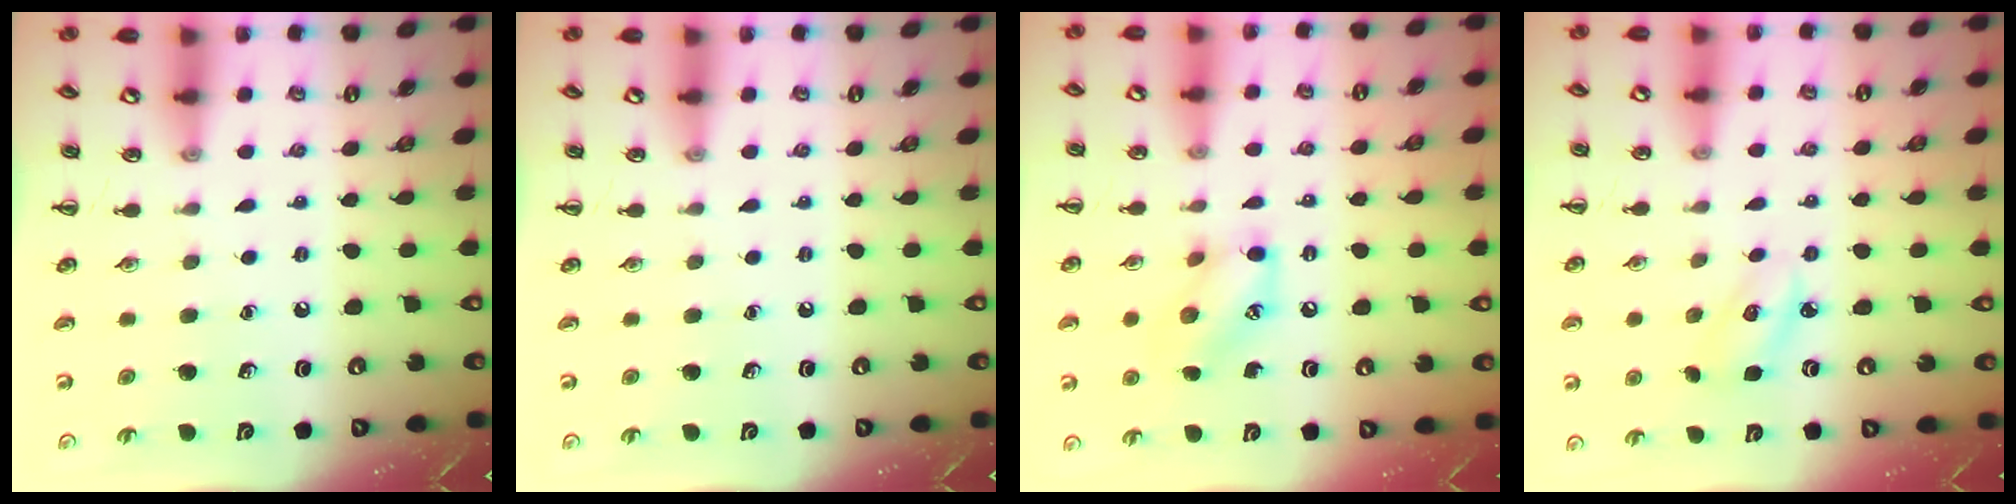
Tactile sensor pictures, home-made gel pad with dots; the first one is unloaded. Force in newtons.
{"total": 0.0}
{"total": 10.9, "press": 10.8, "slide": 1.2}
{"total": 4.3, "press": 4.3, "slide": 0.8}